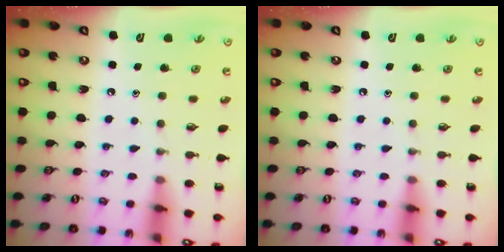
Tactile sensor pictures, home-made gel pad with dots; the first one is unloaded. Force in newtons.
{"total": 0.0}